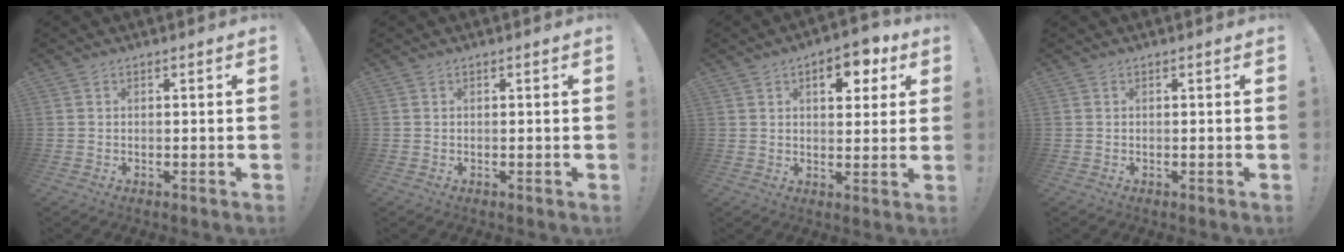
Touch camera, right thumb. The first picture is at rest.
{"total": 0.0}
{"total": 8.9, "force": [3.8, 4.9, 6.3], "torque": [-0.075, -0.004, 0.062]}
{"total": 0.0}